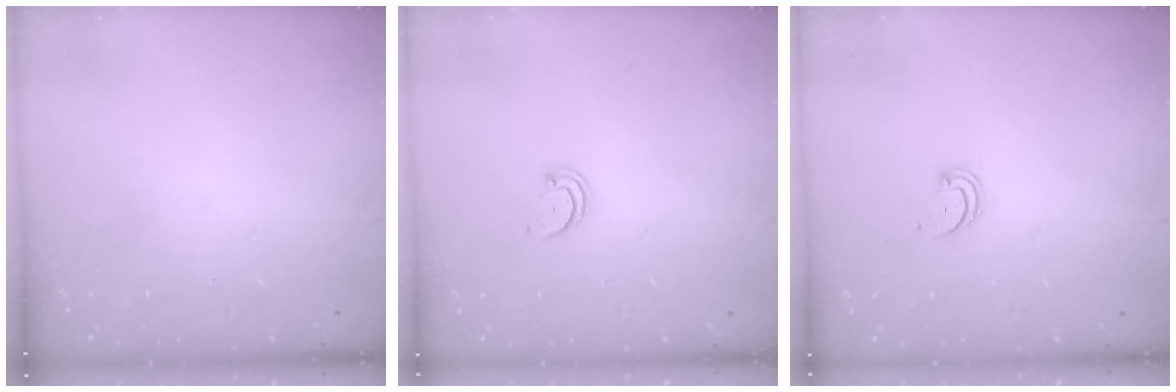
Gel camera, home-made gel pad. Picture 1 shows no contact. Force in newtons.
{"total": 2.0, "press": 2.0, "slide": 0.2}
{"total": 1.8, "press": 1.8, "slide": 0.2}